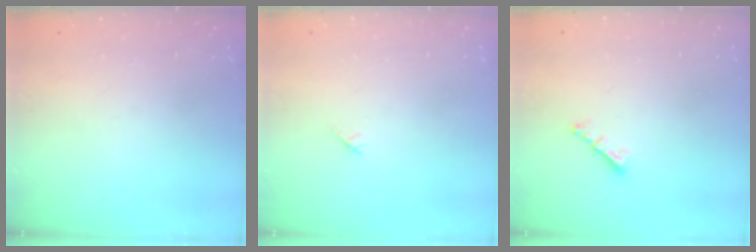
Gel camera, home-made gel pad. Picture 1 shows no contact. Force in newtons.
{"total": 2.7, "press": 2.7, "slide": 0.2}
{"total": 0.8, "press": 0.7, "slide": 0.4}